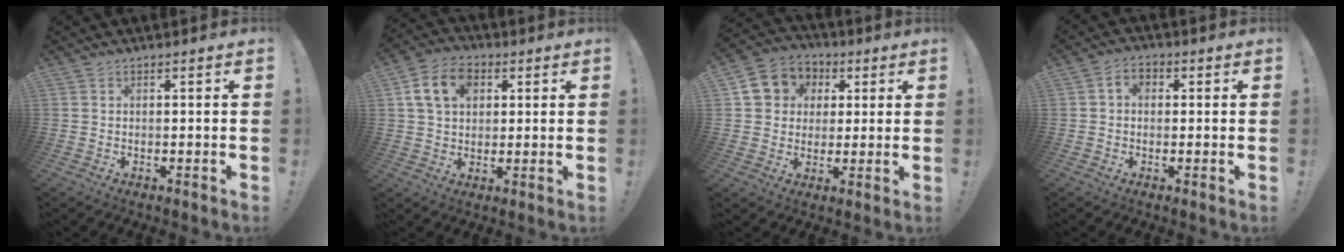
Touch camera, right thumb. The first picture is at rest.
{"total": 11.6, "force": [3.8, 8.5, 7.0], "torque": [-0.111, 0.007, 0.075]}
{"total": 10.2, "force": [2.6, 9.2, 3.5], "torque": [-0.045, -0.004, 0.056]}
{"total": 3.8, "force": [0.5, 2.8, 2.4], "torque": [-0.029, 0.001, 0.008]}